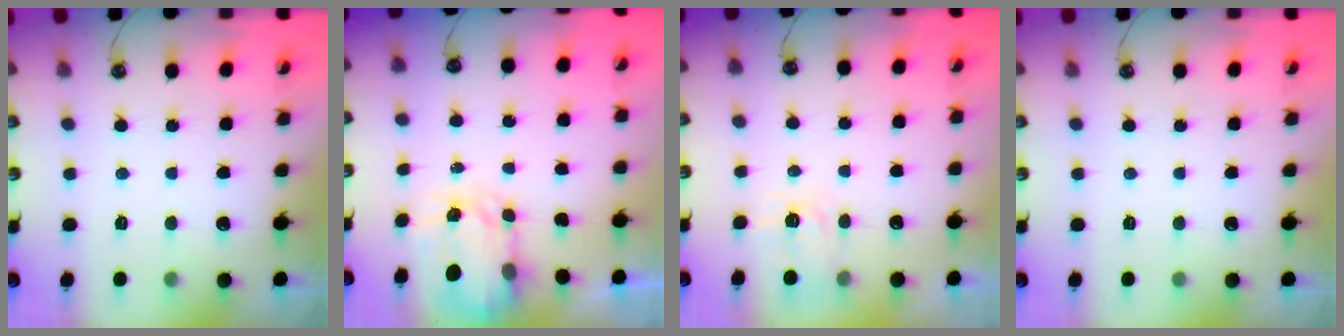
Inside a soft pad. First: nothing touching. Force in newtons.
{"total": 3.4, "press": 3.4, "slide": 0.5}
{"total": 5.1, "press": 5.0, "slide": 0.7}
{"total": 0.0}